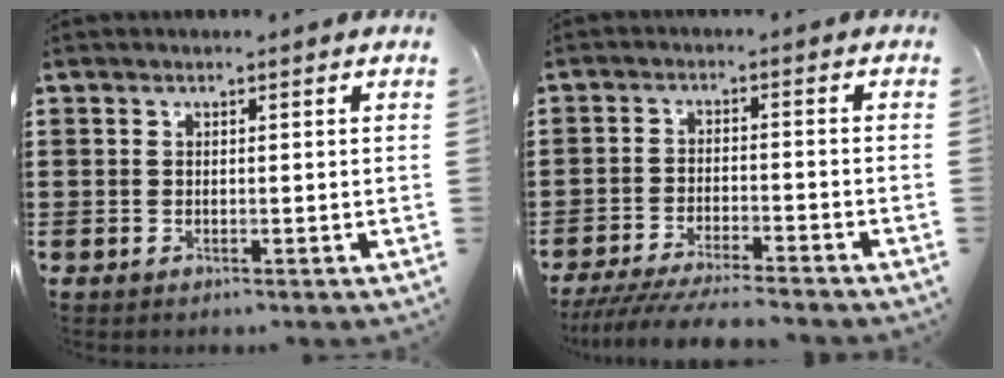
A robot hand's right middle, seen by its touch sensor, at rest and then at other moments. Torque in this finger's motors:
{"motor_torque": [1.34, -0.30, 0.18, 0.18]}